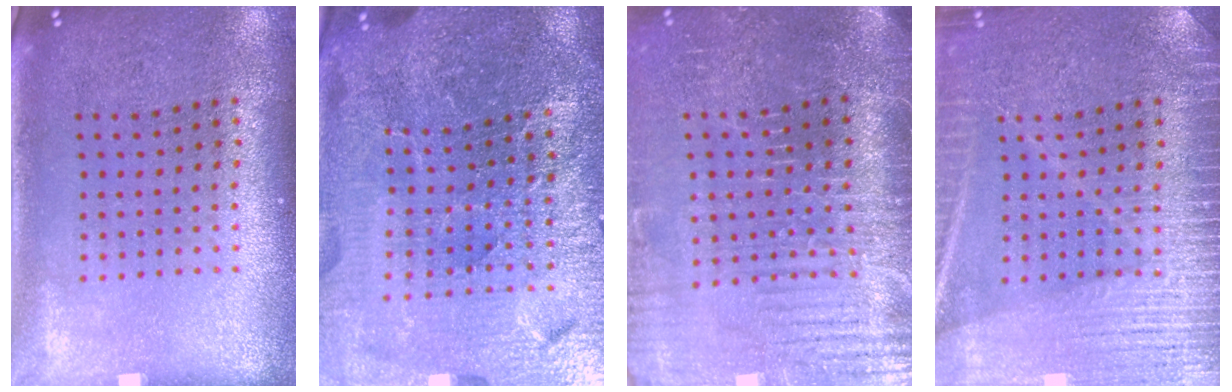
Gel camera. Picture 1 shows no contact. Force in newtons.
{"total": 5.9, "press": 5.2, "slide": 2.6}
{"total": 4.3, "press": 4.1, "slide": 1.4}
{"total": 5.4, "press": 5.3, "slide": 0.9}